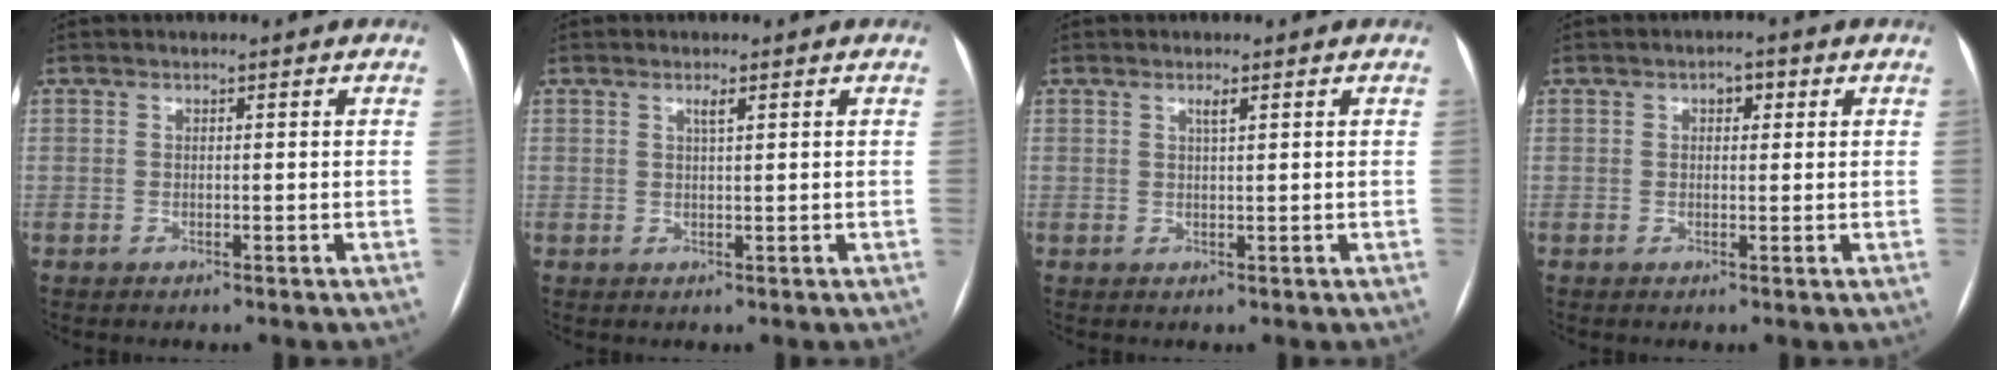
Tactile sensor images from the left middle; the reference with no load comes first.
{"total": 1.2, "force": [0.6, 0.0, 1.0], "torque": [-0.020, 0.001, 0.011]}
{"total": 1.1, "force": [0.6, 0.0, 1.0], "torque": [-0.019, 0.001, 0.011]}
{"total": 1.9, "force": [0.7, 1.1, 1.4], "torque": [-0.020, 0.012, 0.010]}